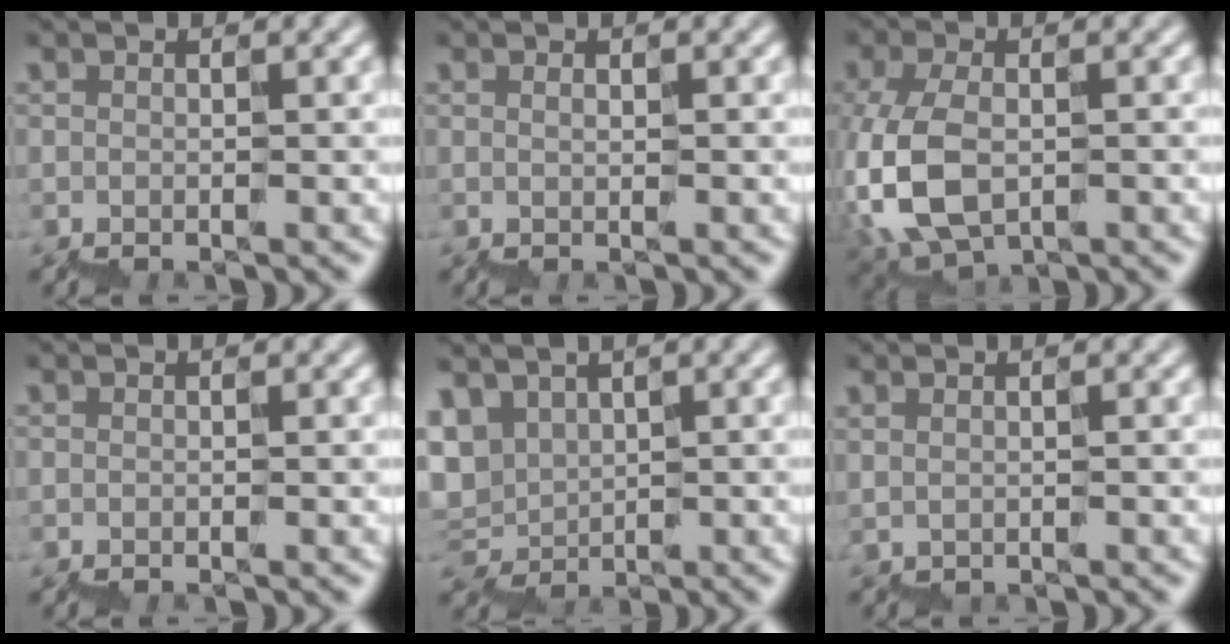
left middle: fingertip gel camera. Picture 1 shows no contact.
{"total": 0.9, "force": [0.7, 0.0, 0.5], "torque": [-0.006, 0.002, 0.010]}
{"total": 4.9, "force": [-0.2, 3.3, 3.6], "torque": [-0.116, 0.005, -0.005]}
{"total": 0.0}
{"total": 3.3, "force": [2.8, 1.7, 0.0], "torque": [-0.016, 0.015, 0.055]}
{"total": 0.9, "force": [0.9, 0.0, 0.0], "torque": [0.010, -0.001, 0.014]}